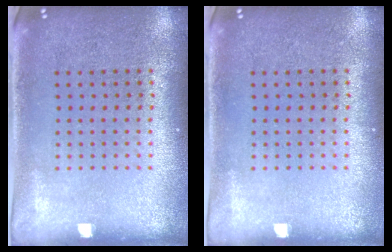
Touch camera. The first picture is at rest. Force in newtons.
{"total": 0.0}